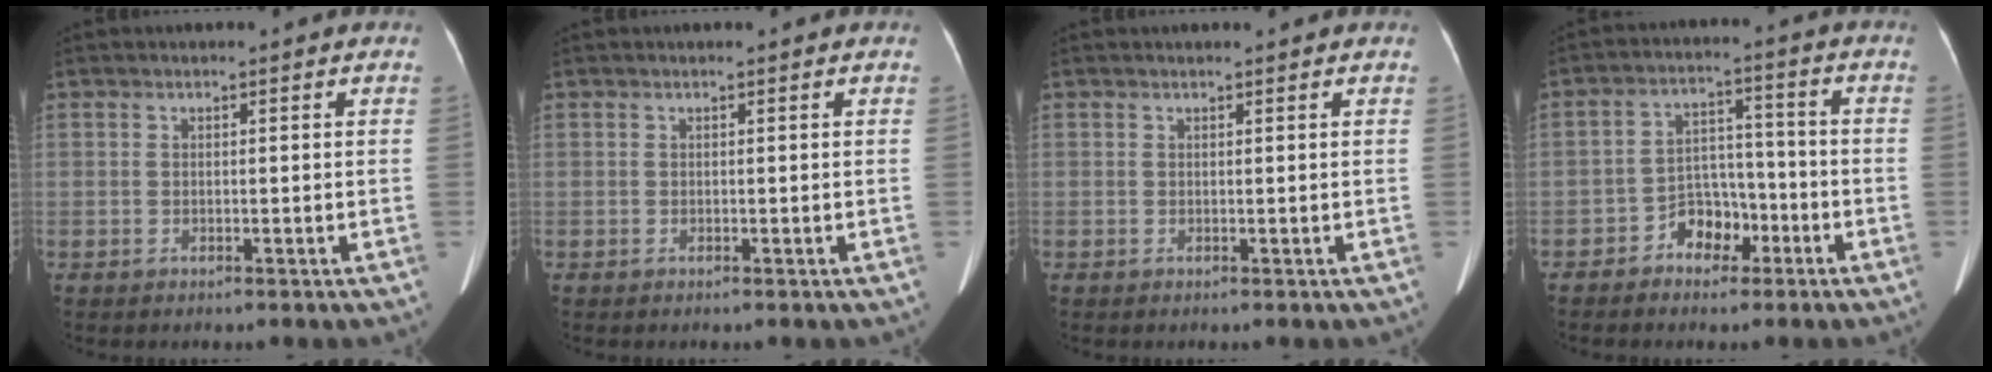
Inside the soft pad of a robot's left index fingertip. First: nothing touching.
{"total": 0.0}
{"total": 1.1, "force": [1.0, 0.3, 0.3], "torque": [-0.007, 0.019, 0.013]}
{"total": 5.9, "force": [-3.3, 3.9, 3.0], "torque": [-0.050, 0.025, -0.055]}